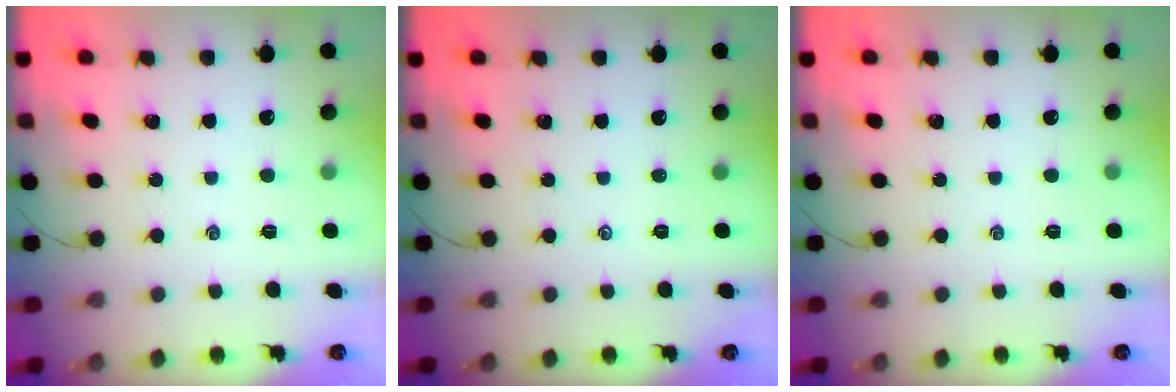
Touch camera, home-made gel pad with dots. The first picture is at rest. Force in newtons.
{"total": 0.0}
{"total": 0.0}